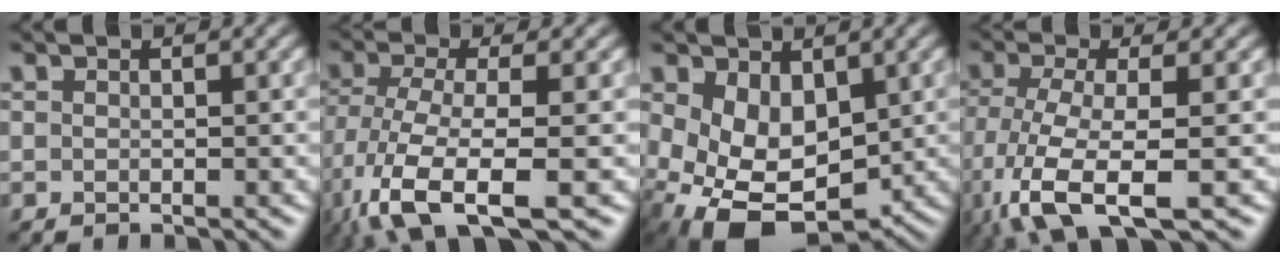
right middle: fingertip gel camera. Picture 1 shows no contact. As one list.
[{"total": 9.3, "force": [-4.8, 3.0, 7.4], "torque": [-0.159, -0.016, -0.093]}, {"total": 8.2, "force": [-1.0, 5.3, 6.2], "torque": [-0.130, -0.021, -0.006]}, {"total": 8.2, "force": [-3.8, 2.7, 6.8], "torque": [-0.154, -0.015, -0.073]}]